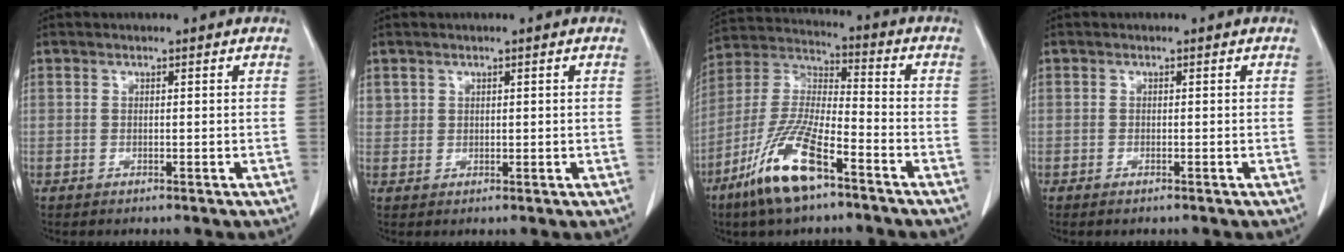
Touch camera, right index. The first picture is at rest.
{"total": 1.5, "force": [0.9, 1.2, 0.1], "torque": [0.011, 0.001, 0.012]}
{"total": 14.0, "force": [-8.3, 2.9, 10.9], "torque": [-0.233, -0.021, -0.156]}
{"total": 0.5, "force": [-0.4, 0.0, 0.4], "torque": [-0.012, -0.002, -0.002]}